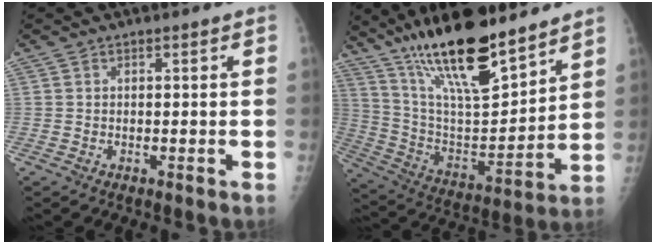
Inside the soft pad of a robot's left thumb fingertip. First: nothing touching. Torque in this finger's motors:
{"motor_torque": [2.51, 1.60, 1.48, -1.29, 0.26]}